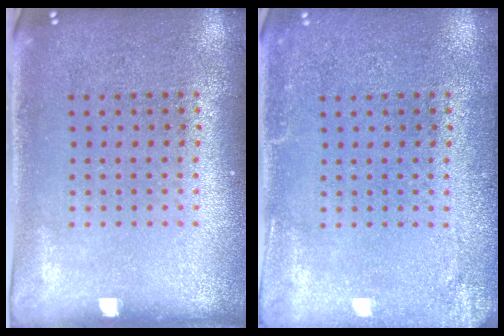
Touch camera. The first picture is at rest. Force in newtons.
{"total": 2.1, "press": 2.1, "slide": 0.2}